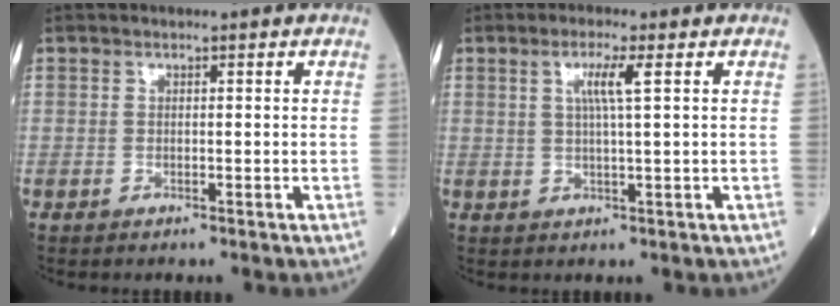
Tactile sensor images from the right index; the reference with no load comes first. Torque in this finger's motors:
{"motor_torque": [0.69, 0.23, 0.30, 0.09]}